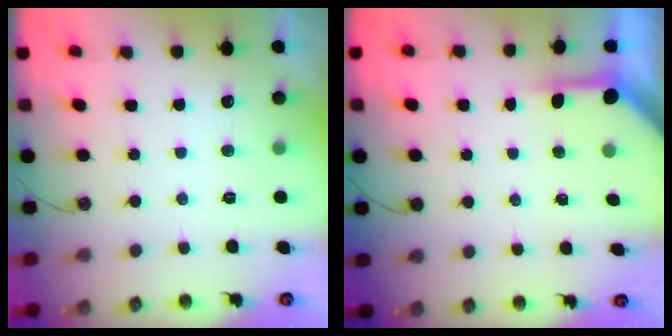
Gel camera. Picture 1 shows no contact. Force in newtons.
{"total": 3.8, "press": 3.8, "slide": 0.5}